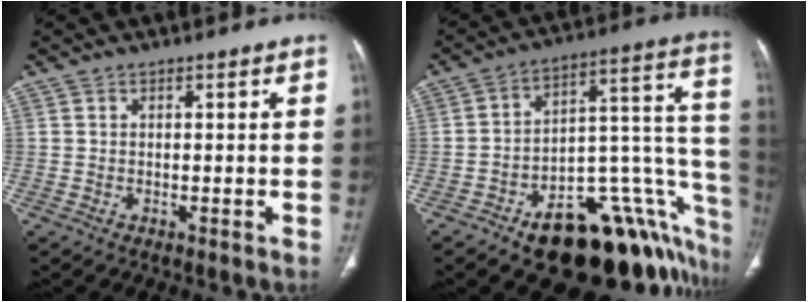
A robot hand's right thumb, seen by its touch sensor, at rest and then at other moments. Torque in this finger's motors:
{"motor_torque": [2.71, 0.91, 1.07, -1.39, 0.35]}